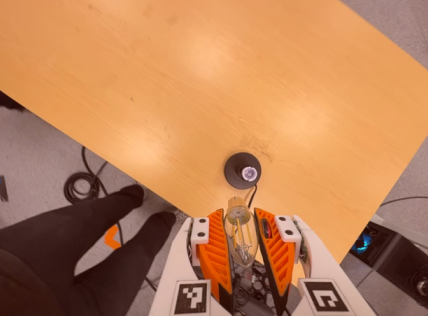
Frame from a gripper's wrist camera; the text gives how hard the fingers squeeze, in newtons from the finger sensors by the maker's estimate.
{"total": 10.2, "left": 9.1, "right": 11.3}